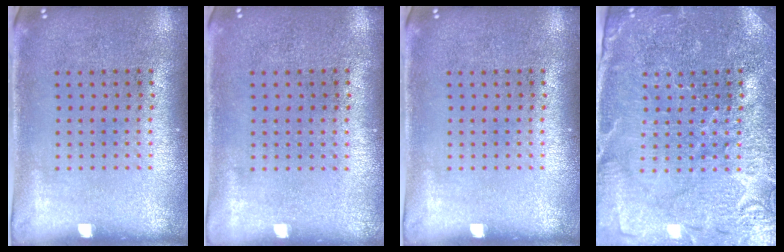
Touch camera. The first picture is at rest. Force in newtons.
{"total": 0.0}
{"total": 0.0}
{"total": 3.8, "press": 3.7, "slide": 1.0}